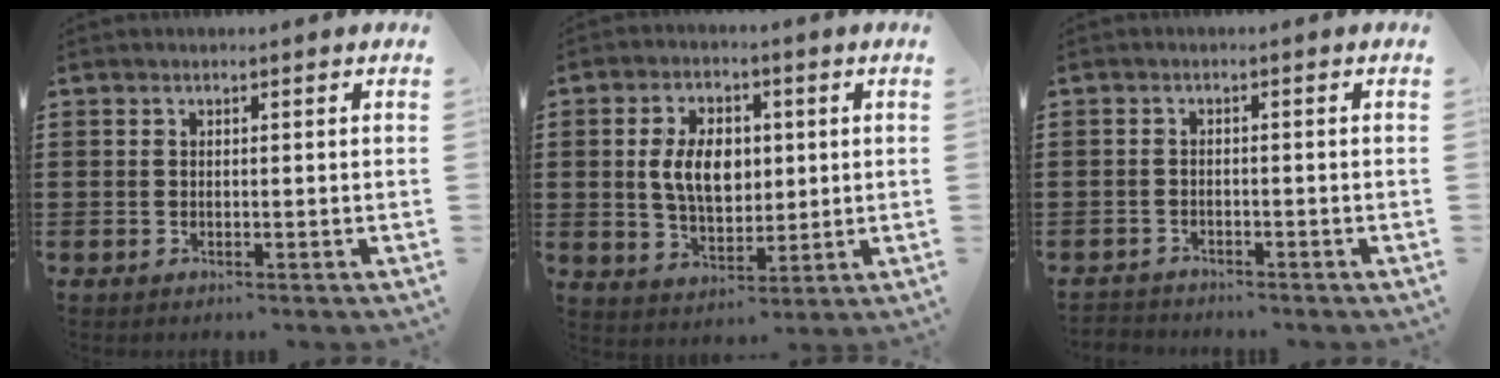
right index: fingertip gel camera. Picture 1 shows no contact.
{"total": 7.9, "force": [1.0, 5.1, 6.0], "torque": [-0.123, 0.007, 0.011]}
{"total": 1.5, "force": [-1.4, 0.3, -0.2], "torque": [-0.003, 0.003, -0.033]}